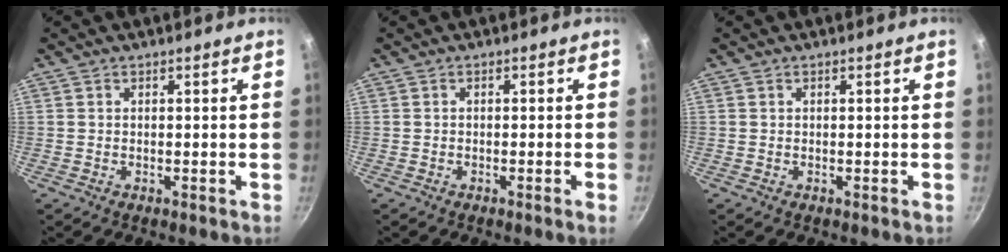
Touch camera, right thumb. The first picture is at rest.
{"total": 1.3, "force": [-0.6, -0.3, 1.1], "torque": [-0.028, 0.003, -0.009]}
{"total": 0.0}